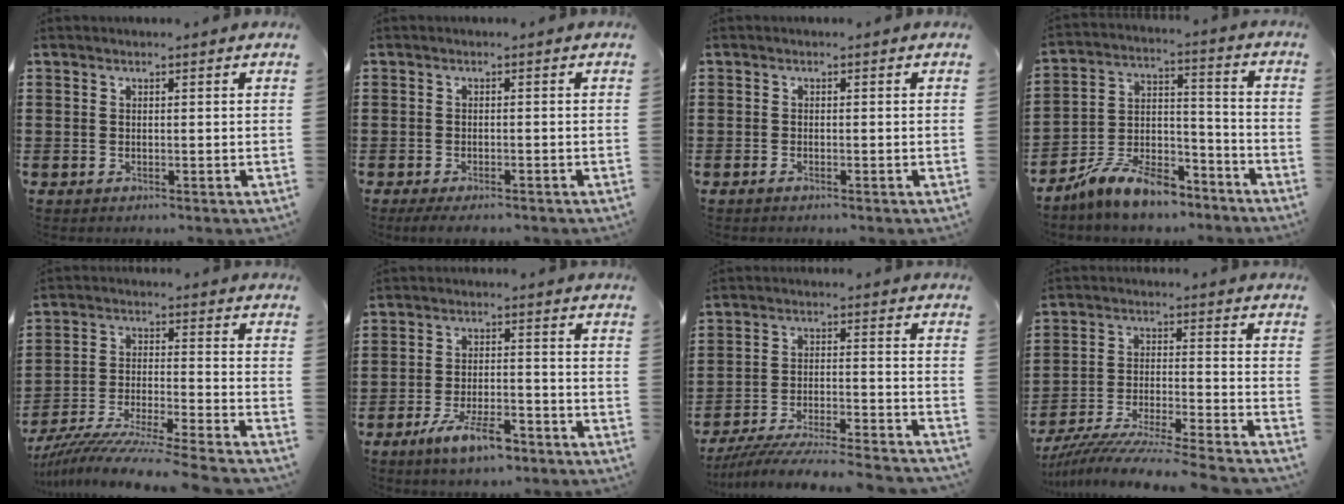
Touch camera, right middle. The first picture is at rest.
{"total": 1.0, "force": [-0.9, 0.0, 0.5], "torque": [-0.010, -0.001, -0.016]}
{"total": 0.6, "force": [-0.4, 0.0, 0.4], "torque": [-0.009, -0.004, -0.007]}
{"total": 9.3, "force": [-7.9, 3.0, 4.0], "torque": [-0.082, 0.025, -0.152]}
{"total": 9.4, "force": [-8.8, -0.9, 3.2], "torque": [-0.057, -0.003, -0.176]}
{"total": 6.7, "force": [-4.5, 1.8, 4.7], "torque": [-0.089, 0.001, -0.082]}
{"total": 6.9, "force": [-6.5, -0.4, 2.1], "torque": [-0.042, -0.007, -0.131]}
{"total": 8.4, "force": [-8.0, -0.8, 2.4], "torque": [-0.048, -0.003, -0.162]}